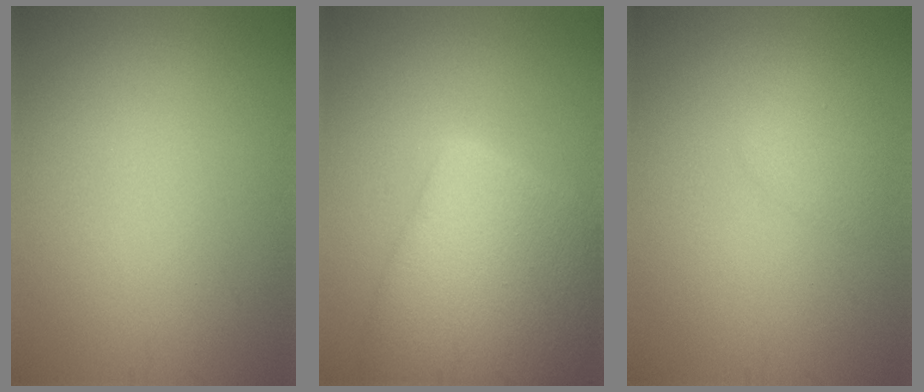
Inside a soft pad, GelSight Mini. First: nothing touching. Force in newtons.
{"total": 9.6, "press": 9.6, "slide": 0.6}
{"total": 1.6, "press": 1.6, "slide": 0.1}